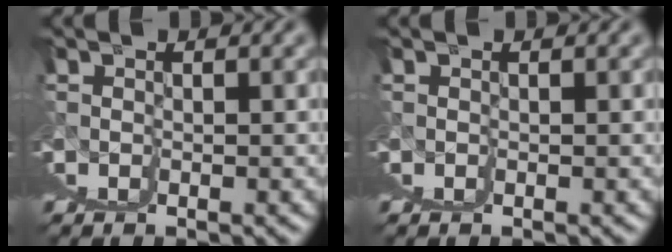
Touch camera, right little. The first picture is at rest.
{"total": 0.0}